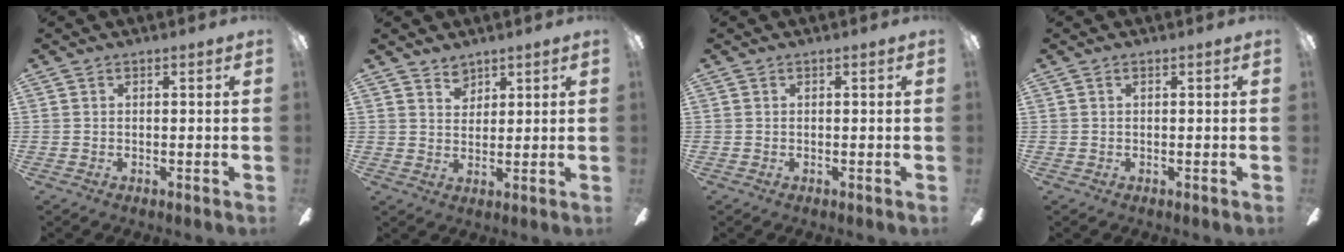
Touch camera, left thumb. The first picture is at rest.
{"total": 3.9, "force": [3.1, 2.3, 0.3], "torque": [0.002, -0.015, 0.058]}
{"total": 0.0}
{"total": 0.0}